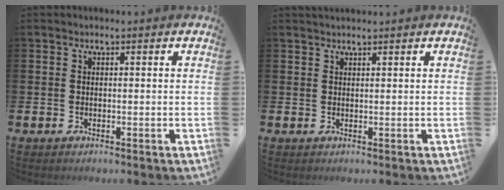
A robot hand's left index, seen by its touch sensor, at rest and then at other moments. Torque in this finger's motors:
{"motor_torque": [-0.20, 0.01, -0.01, 0.00]}